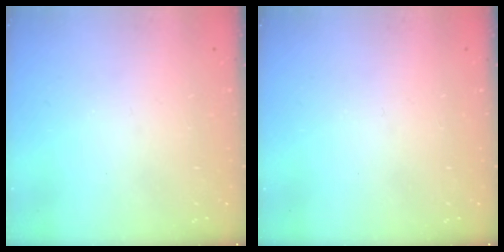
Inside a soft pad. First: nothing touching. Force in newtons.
{"total": 0.0}